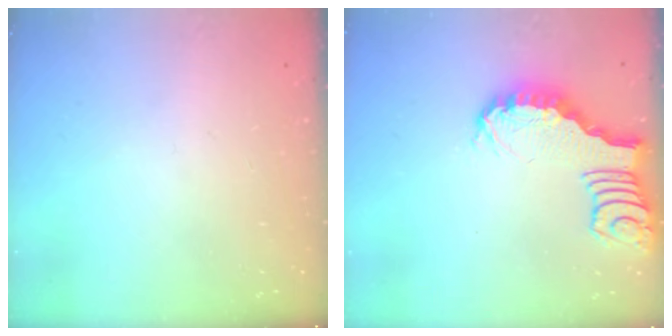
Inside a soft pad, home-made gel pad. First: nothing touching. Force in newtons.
{"total": 2.7, "press": 2.7, "slide": 0.4}